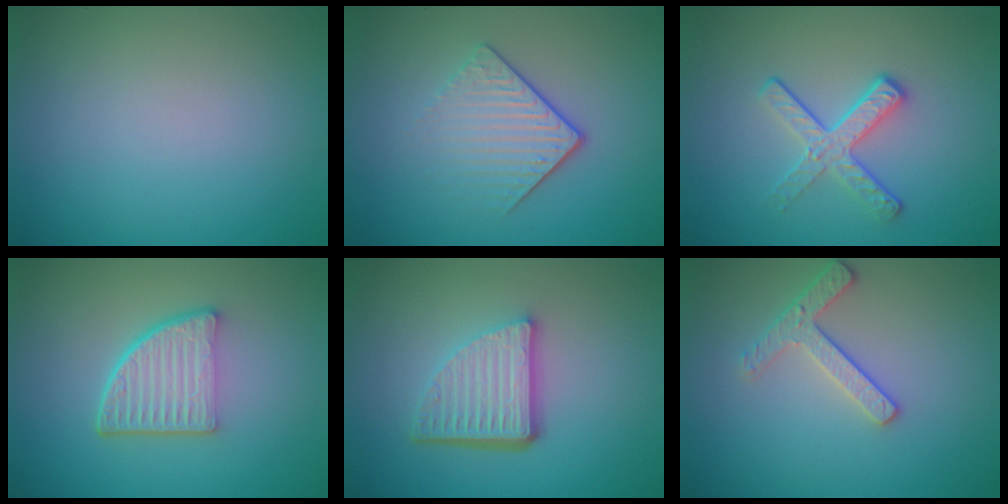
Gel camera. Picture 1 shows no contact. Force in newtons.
{"total": 4.1, "press": 2.7, "slide": 3.2}
{"total": 3.3, "press": 2.6, "slide": 2.0}
{"total": 5.5, "press": 3.9, "slide": 3.9}
{"total": 5.7, "press": 3.8, "slide": 4.2}
{"total": 2.5, "press": 2.4, "slide": 0.7}